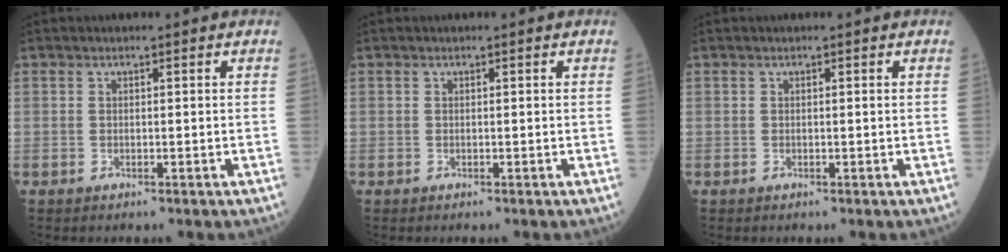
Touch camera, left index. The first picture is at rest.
{"total": 0.0}
{"total": 0.0}